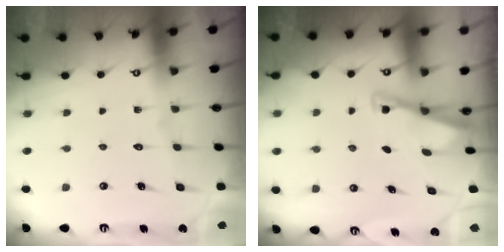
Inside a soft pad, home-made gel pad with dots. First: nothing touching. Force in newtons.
{"total": 2.7, "press": 2.7, "slide": 0.3}